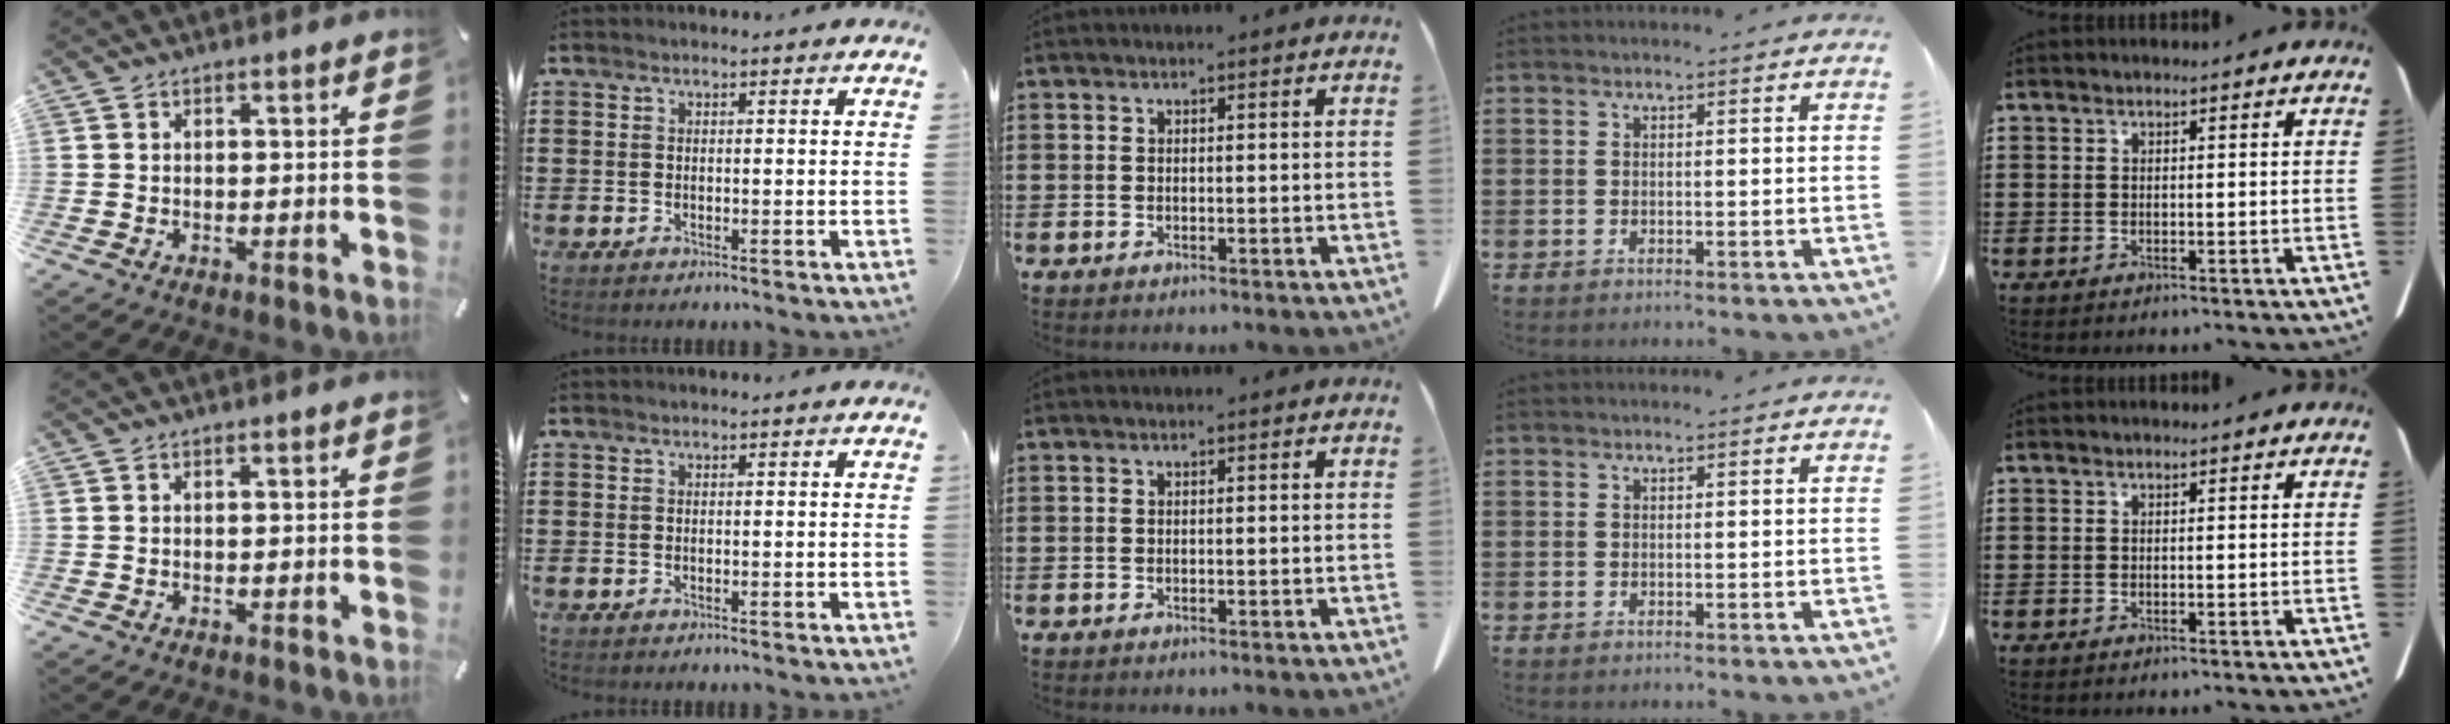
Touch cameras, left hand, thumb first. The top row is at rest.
{}